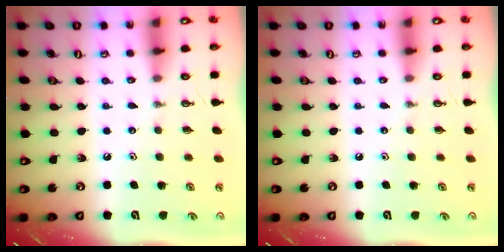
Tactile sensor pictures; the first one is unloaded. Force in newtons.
{"total": 0.0}